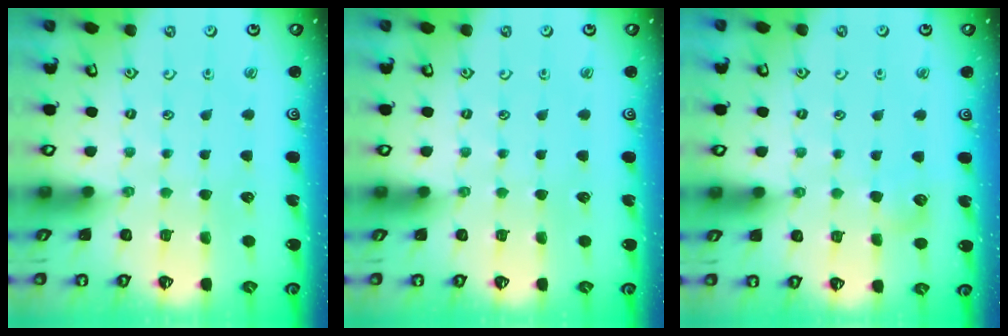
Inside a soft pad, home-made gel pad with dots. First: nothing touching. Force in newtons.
{"total": 0.0}
{"total": 4.7, "press": 4.7, "slide": 0.6}